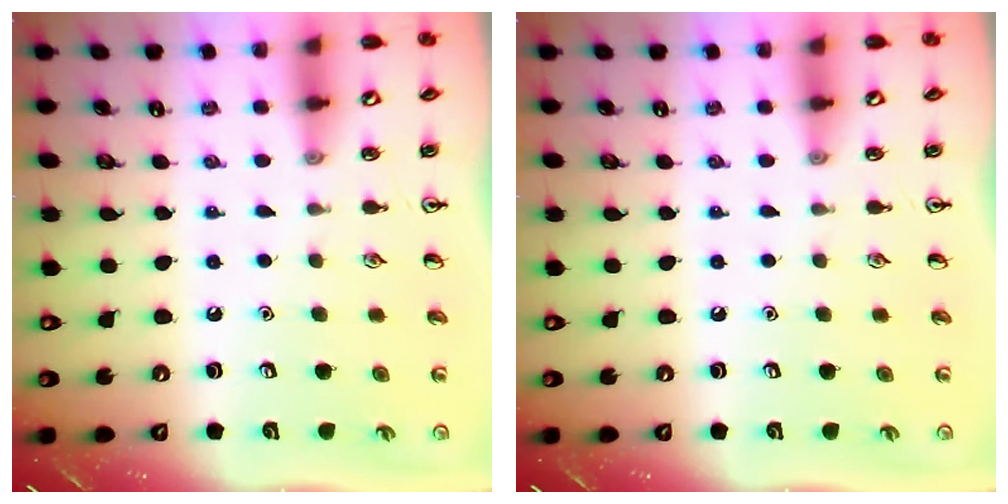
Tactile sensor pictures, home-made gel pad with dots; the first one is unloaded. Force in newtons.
{"total": 0.0}